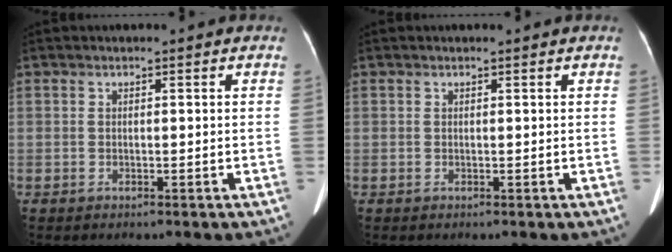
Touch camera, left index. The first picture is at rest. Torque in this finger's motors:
{"motor_torque": [0.12, -0.06, 0.06, 0.00]}